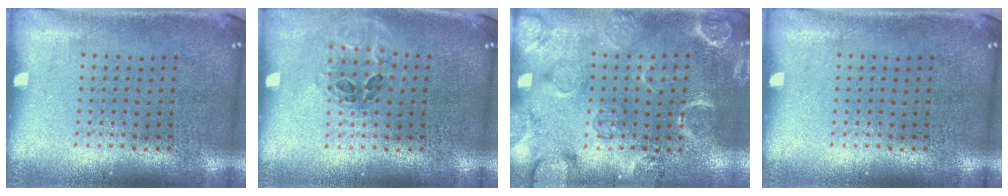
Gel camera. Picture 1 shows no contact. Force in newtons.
{"total": 1.0, "press": 1.0, "slide": 0.3}
{"total": 2.3, "press": 2.1, "slide": 0.9}
{"total": 0.0}